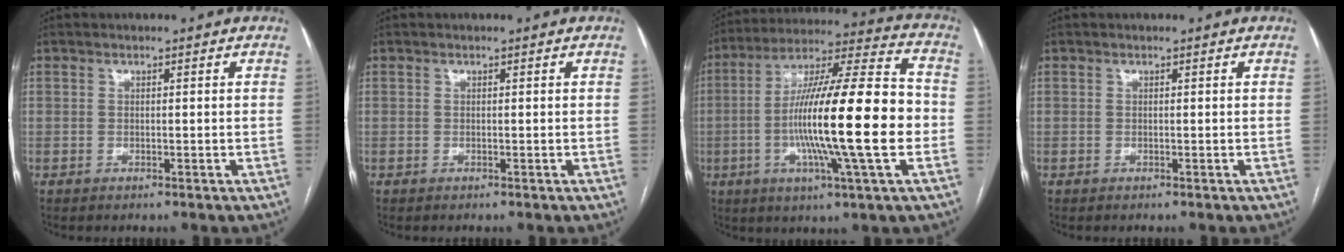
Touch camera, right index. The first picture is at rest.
{"total": 0.0}
{"total": 21.3, "force": [-3.2, 0.9, 21.1], "torque": [-0.362, 0.000, -0.061]}
{"total": 0.0}